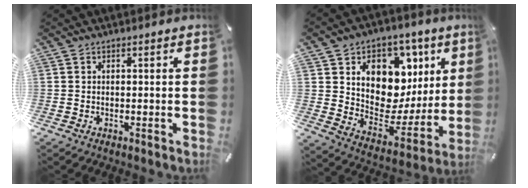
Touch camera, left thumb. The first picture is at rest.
{"total": 14.1, "force": [6.4, 10.5, 7.0], "torque": [-0.079, -0.070, 0.113]}